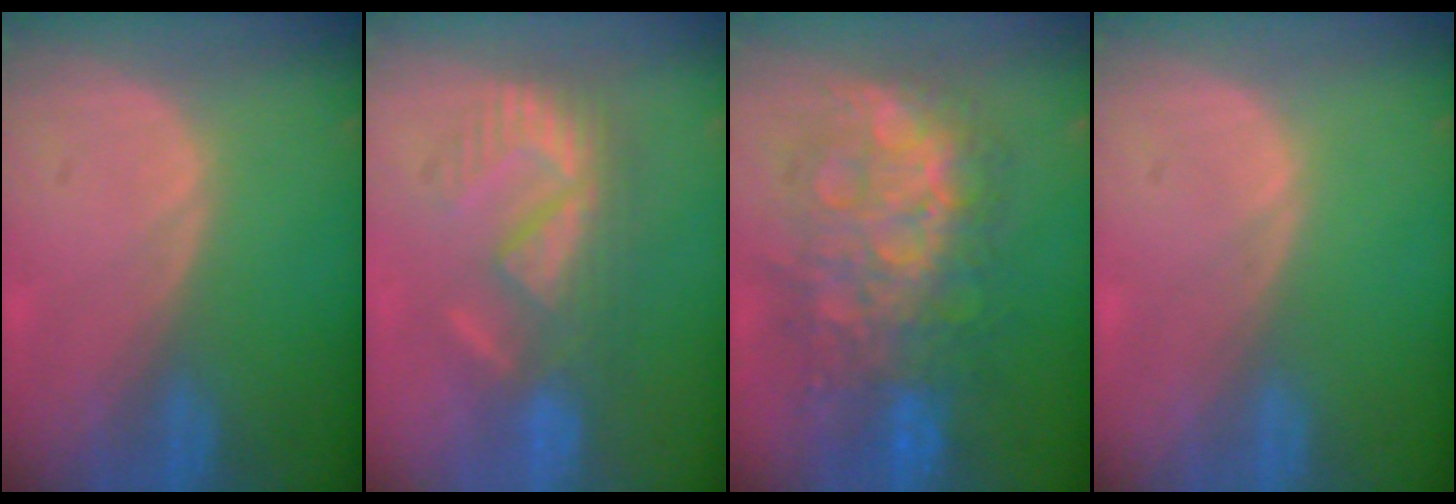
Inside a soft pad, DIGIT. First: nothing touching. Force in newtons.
{"total": 8.8, "press": 7.9, "slide": 3.9}
{"total": 12.2, "press": 12.2, "slide": 1.3}
{"total": 0.0}